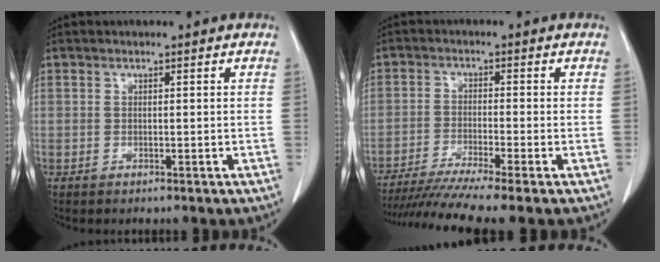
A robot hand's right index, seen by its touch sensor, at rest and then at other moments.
{"total": 9.8, "force": [-8.2, -1.7, 5.2], "torque": [-0.076, -0.025, -0.133]}